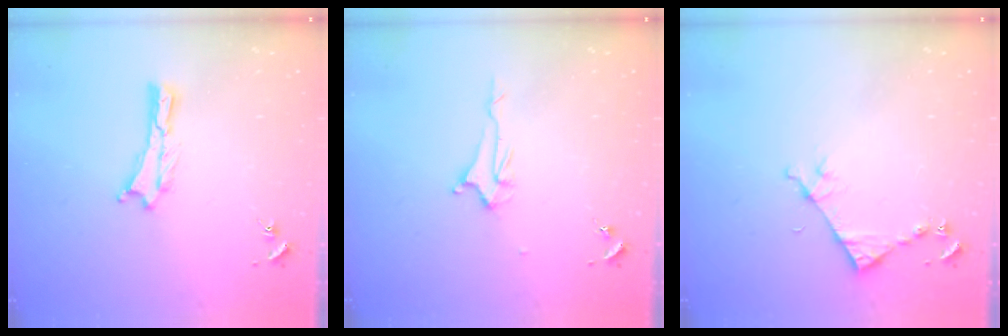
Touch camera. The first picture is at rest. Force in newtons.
{"total": 2.2, "press": 2.2, "slide": 0.3}
{"total": 4.5, "press": 4.5, "slide": 0.3}